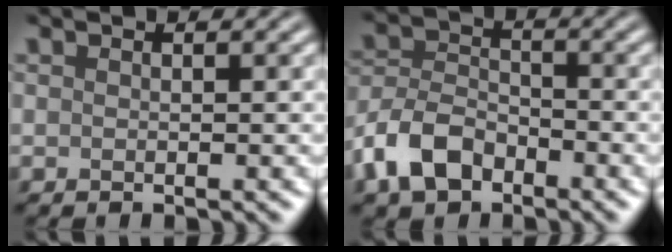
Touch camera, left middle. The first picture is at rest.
{"total": 5.6, "force": [-3.3, 3.4, 3.0], "torque": [-0.063, 0.001, -0.074]}